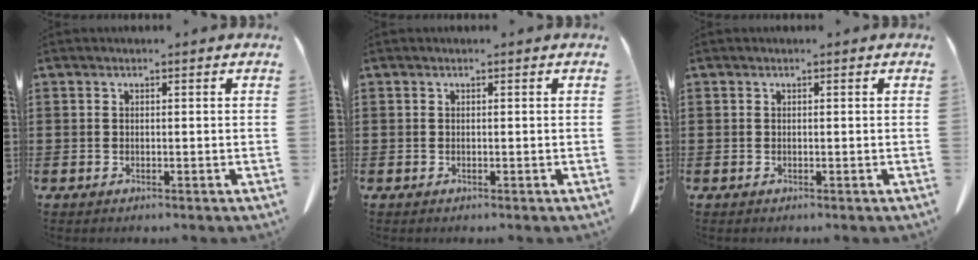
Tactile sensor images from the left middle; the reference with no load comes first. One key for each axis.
{"total": 0.0}
{"total": 0.0}